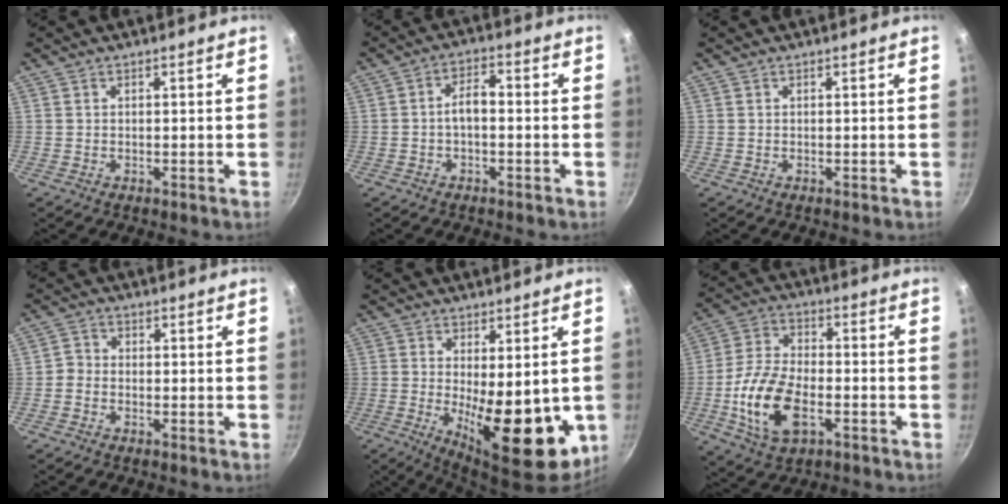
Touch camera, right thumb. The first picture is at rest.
{"total": 4.3, "force": [-0.9, 2.2, 3.6], "torque": [-0.056, 0.026, -0.020]}
{"total": 0.0}
{"total": 2.1, "force": [-1.1, 1.6, 0.7], "torque": [-0.010, 0.016, -0.029]}
{"total": 15.9, "force": [-2.0, 6.1, 14.5], "torque": [-0.181, -0.021, -0.012]}
{"total": 14.8, "force": [-4.4, 8.1, 11.5], "torque": [-0.222, 0.025, -0.085]}